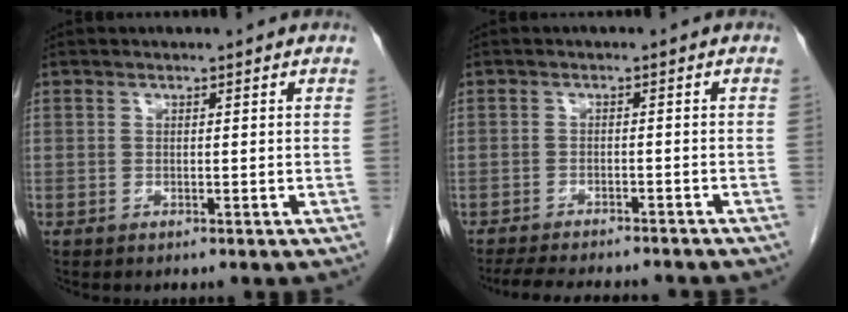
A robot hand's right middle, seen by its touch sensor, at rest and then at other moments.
{"total": 12.2, "force": [-10.9, 2.4, 5.1], "torque": [-0.080, -0.011, -0.139]}